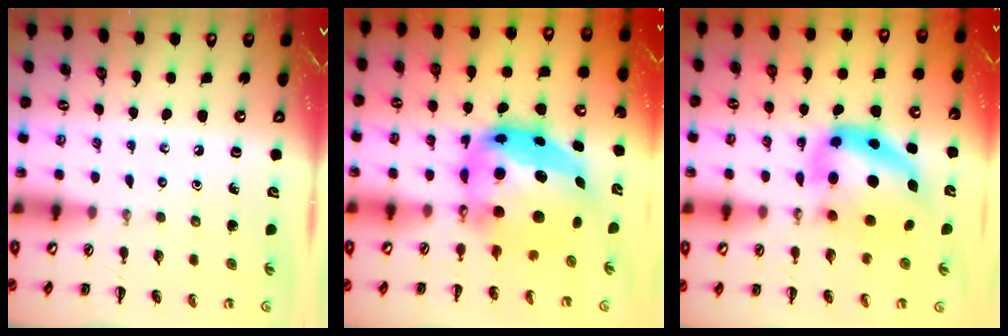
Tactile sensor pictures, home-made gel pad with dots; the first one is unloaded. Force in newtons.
{"total": 12.1, "press": 11.8, "slide": 3.0}
{"total": 11.8, "press": 11.4, "slide": 3.1}